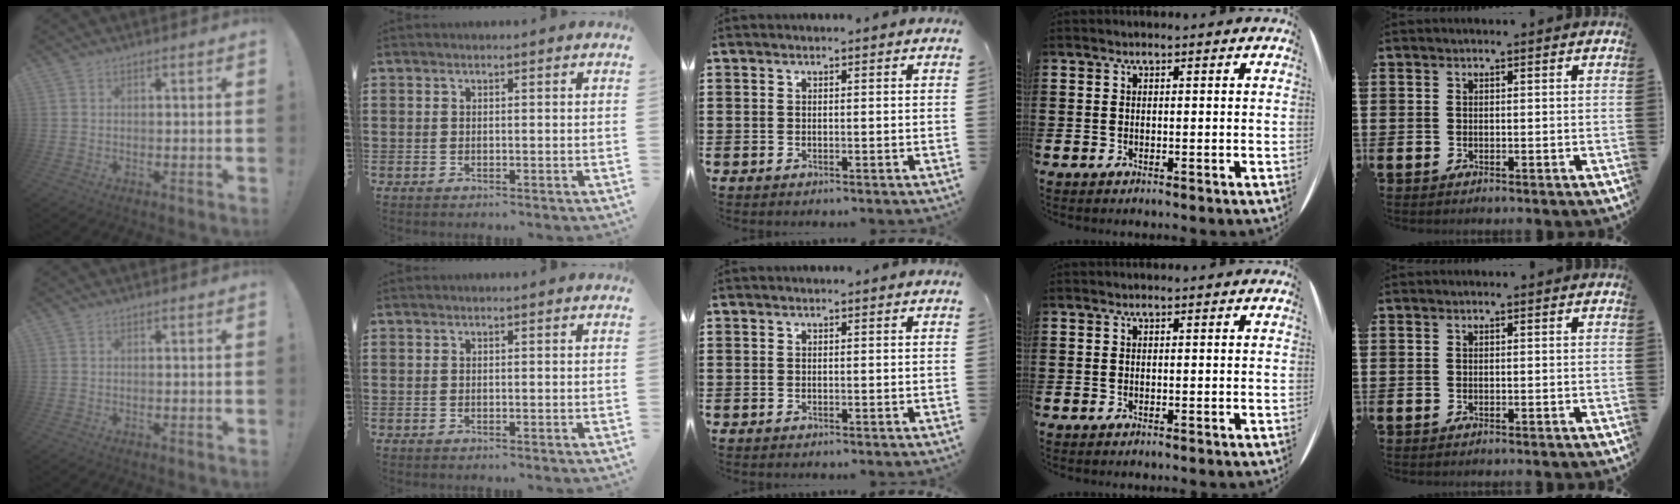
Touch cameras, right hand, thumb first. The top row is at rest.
{}